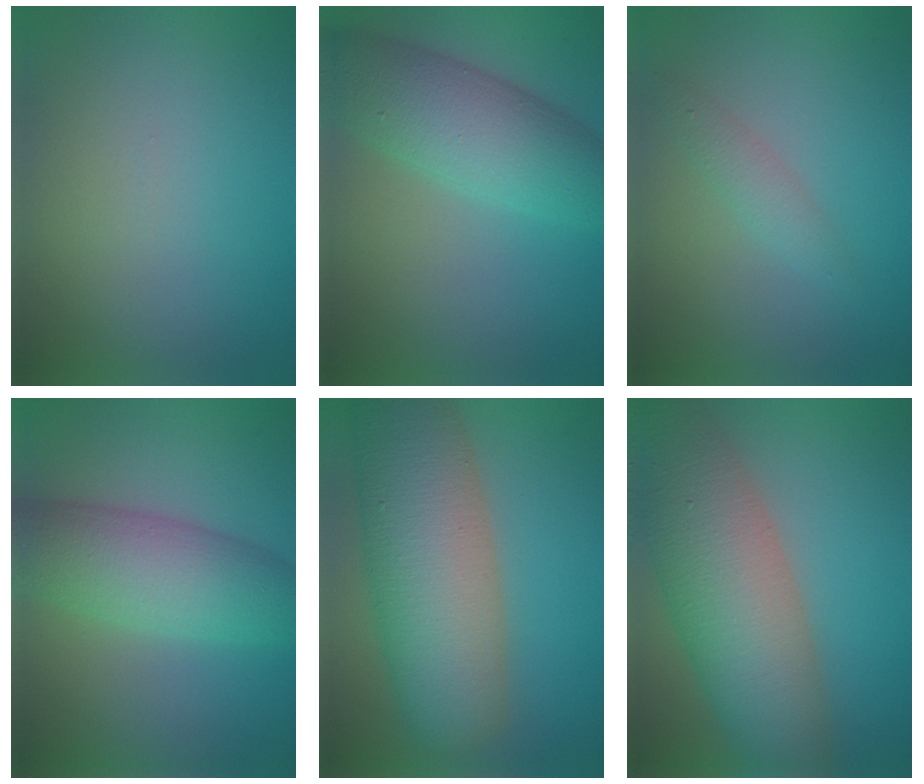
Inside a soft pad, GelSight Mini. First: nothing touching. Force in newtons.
{"total": 7.5, "press": 7.5, "slide": 0.1}
{"total": 1.6, "press": 1.6, "slide": 0.0}
{"total": 7.3, "press": 7.3, "slide": 0.2}
{"total": 12.3, "press": 12.3, "slide": 0.8}
{"total": 12.0, "press": 11.9, "slide": 0.6}